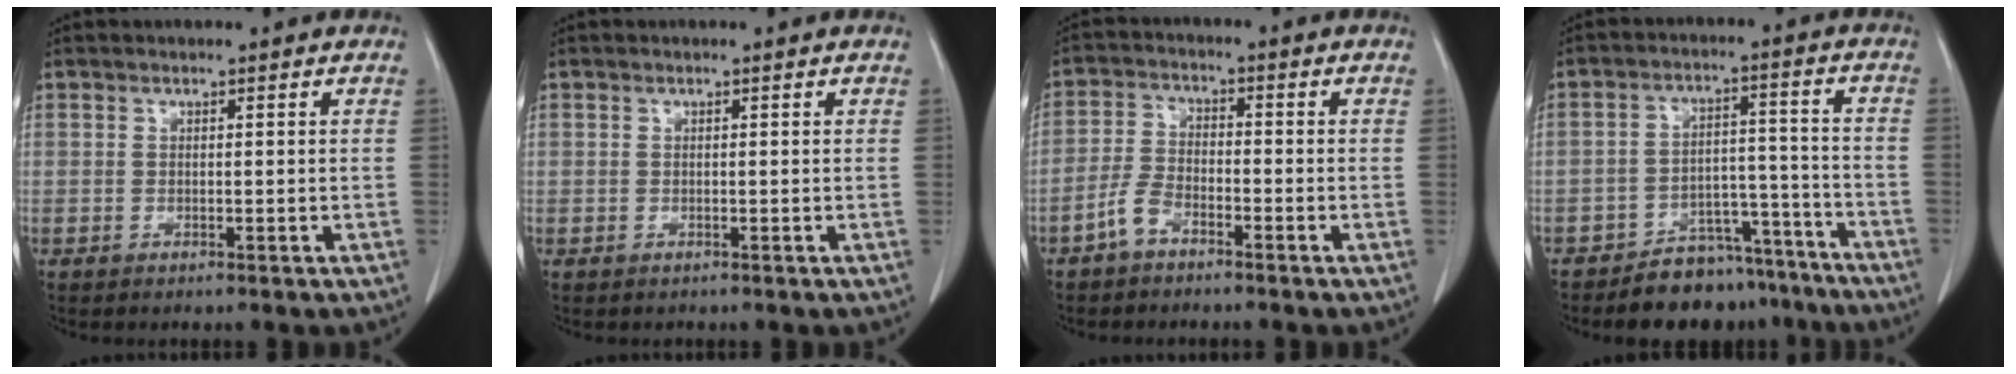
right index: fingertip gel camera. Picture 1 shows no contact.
{"total": 0.6, "force": [-0.2, 0.6, -0.1], "torque": [0.005, 0.007, -0.007]}
{"total": 4.3, "force": [-2.9, 2.0, 2.4], "torque": [-0.057, 0.008, -0.060]}
{"total": 9.5, "force": [-8.1, 4.7, 1.7], "torque": [0.007, 0.053, -0.124]}